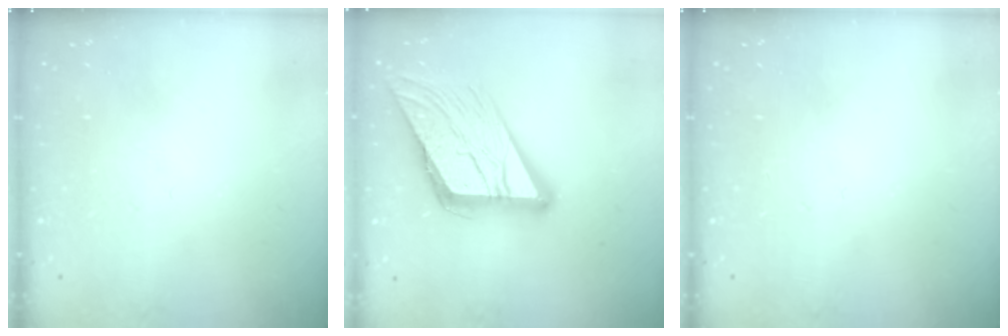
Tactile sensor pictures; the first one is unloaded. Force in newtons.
{"total": 17.4, "press": 17.3, "slide": 1.3}
{"total": 0.0}